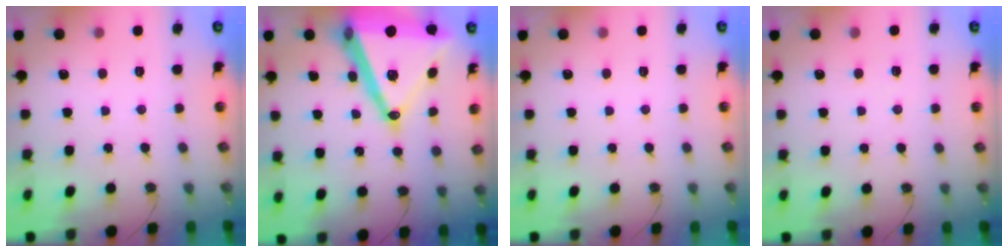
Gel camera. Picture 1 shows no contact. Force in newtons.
{"total": 27.3, "press": 27.0, "slide": 3.6}
{"total": 0.0}
{"total": 3.6, "press": 3.2, "slide": 1.6}